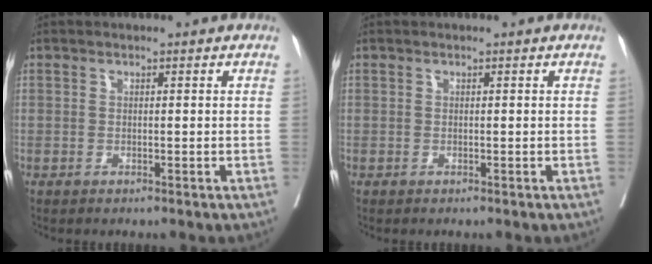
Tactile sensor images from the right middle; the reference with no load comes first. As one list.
[{"total": 0.0}]